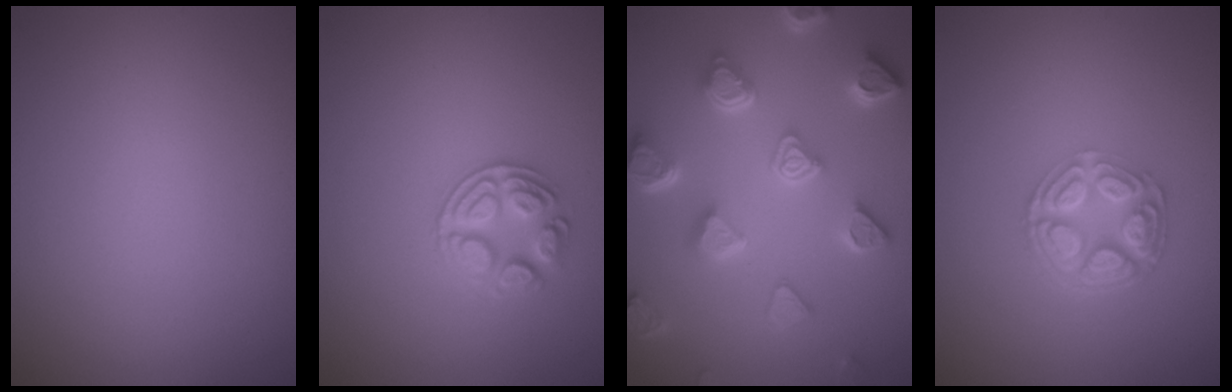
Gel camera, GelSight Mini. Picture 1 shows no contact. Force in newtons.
{"total": 2.7, "press": 2.5, "slide": 0.9}
{"total": 6.7, "press": 5.3, "slide": 4.1}
{"total": 4.9, "press": 3.7, "slide": 3.3}